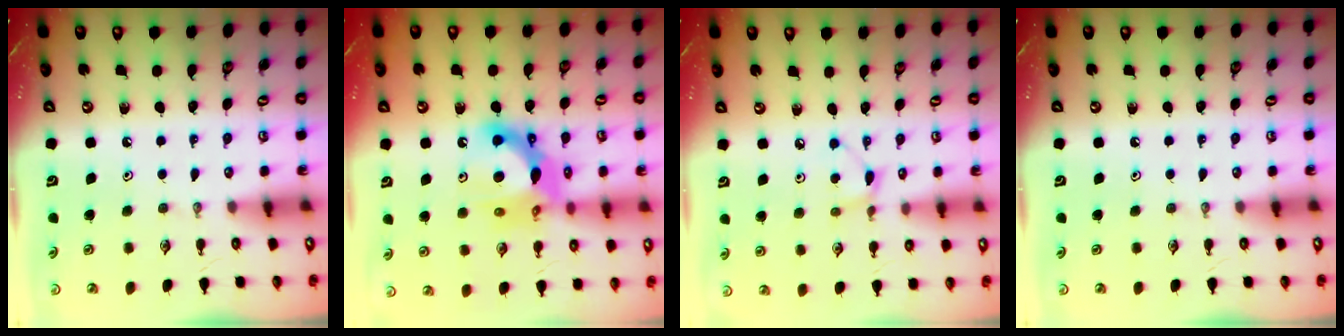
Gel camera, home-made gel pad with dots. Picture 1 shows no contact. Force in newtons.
{"total": 14.0, "press": 13.9, "slide": 1.3}
{"total": 5.5, "press": 5.5, "slide": 0.6}
{"total": 0.0}